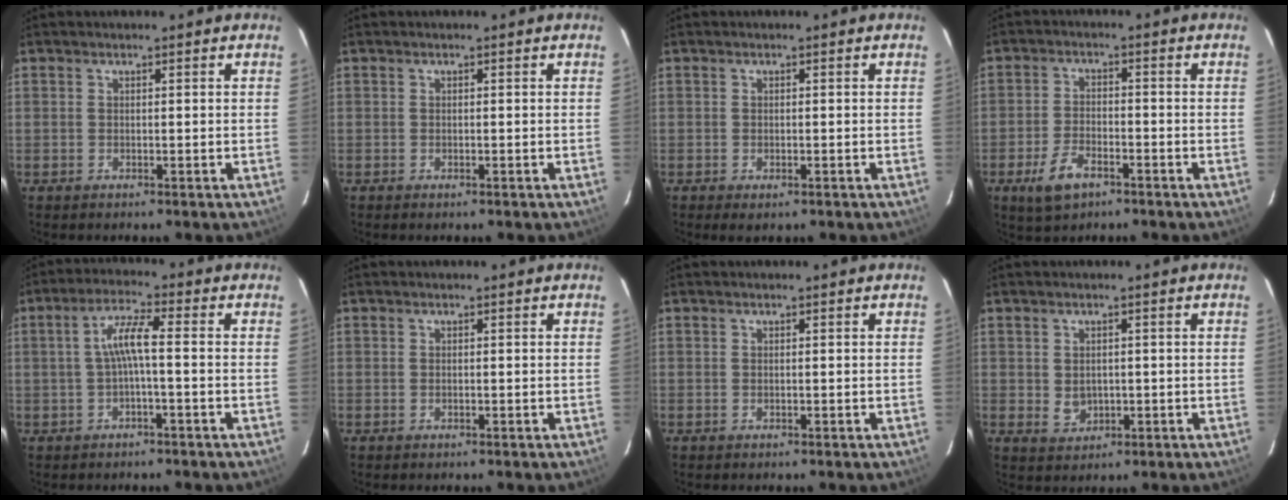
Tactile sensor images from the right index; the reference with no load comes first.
{"total": 0.0}
{"total": 1.6, "force": [-0.9, 0.9, 1.1], "torque": [-0.019, -0.005, -0.013]}
{"total": 6.8, "force": [-4.0, 3.3, 4.5], "torque": [-0.104, -0.003, -0.069]}
{"total": 4.9, "force": [-0.8, 0.4, 4.8], "torque": [-0.102, 0.011, -0.014]}
{"total": 0.0}
{"total": 0.0}
{"total": 3.0, "force": [-0.1, 2.6, 1.6], "torque": [-0.027, 0.001, 0.005]}